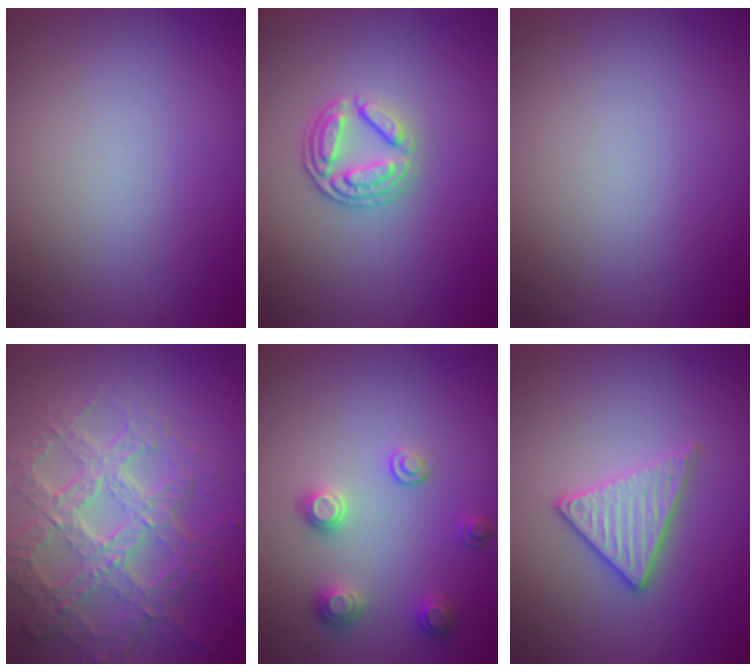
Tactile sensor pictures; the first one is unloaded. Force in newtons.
{"total": 2.7, "press": 2.4, "slide": 1.2}
{"total": 0.0}
{"total": 7.2, "press": 5.0, "slide": 5.1}
{"total": 2.4, "press": 2.4, "slide": 0.4}
{"total": 3.2, "press": 3.0, "slide": 1.0}